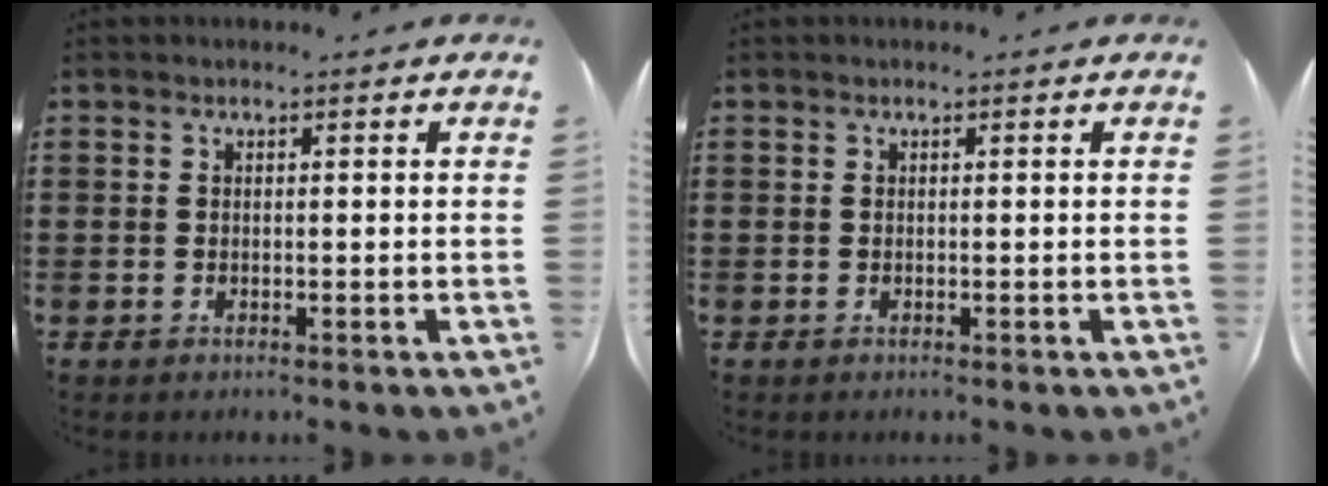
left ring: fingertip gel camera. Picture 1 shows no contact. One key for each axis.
{"total": 0.0}